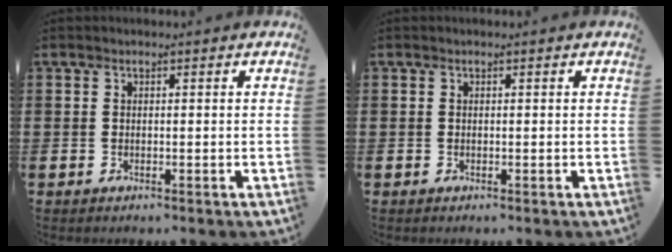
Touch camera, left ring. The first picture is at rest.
{"total": 0.0}